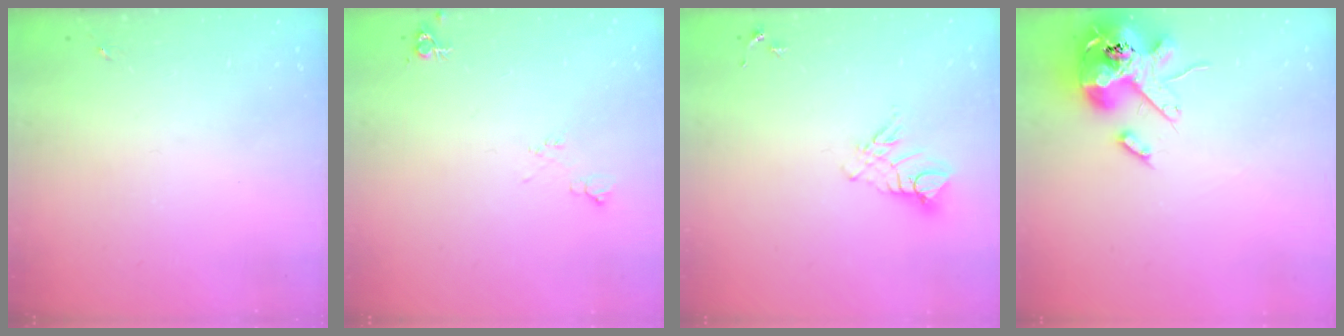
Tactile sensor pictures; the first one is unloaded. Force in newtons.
{"total": 6.5, "press": 6.4, "slide": 1.0}
{"total": 9.4, "press": 9.4, "slide": 0.9}
{"total": 15.3, "press": 15.1, "slide": 2.5}